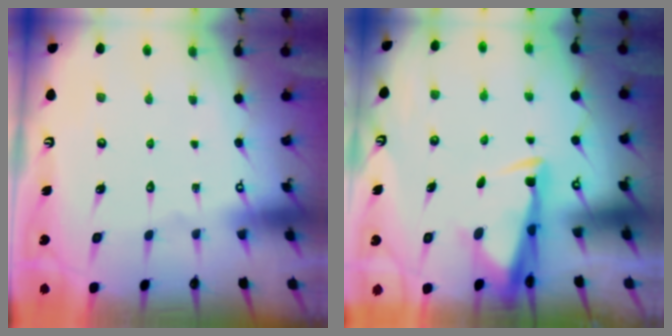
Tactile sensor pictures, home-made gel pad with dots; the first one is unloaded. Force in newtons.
{"total": 3.3, "press": 3.2, "slide": 0.7}